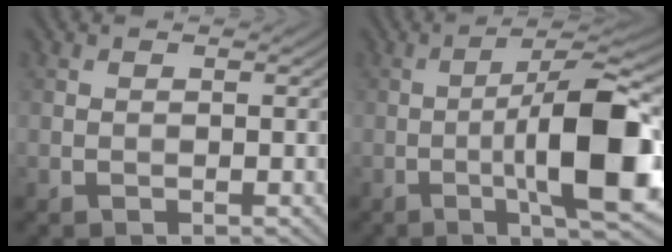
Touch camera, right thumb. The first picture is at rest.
{"total": 13.2, "force": [-2.8, 3.0, 12.5], "torque": [-0.187, 0.009, -0.053]}